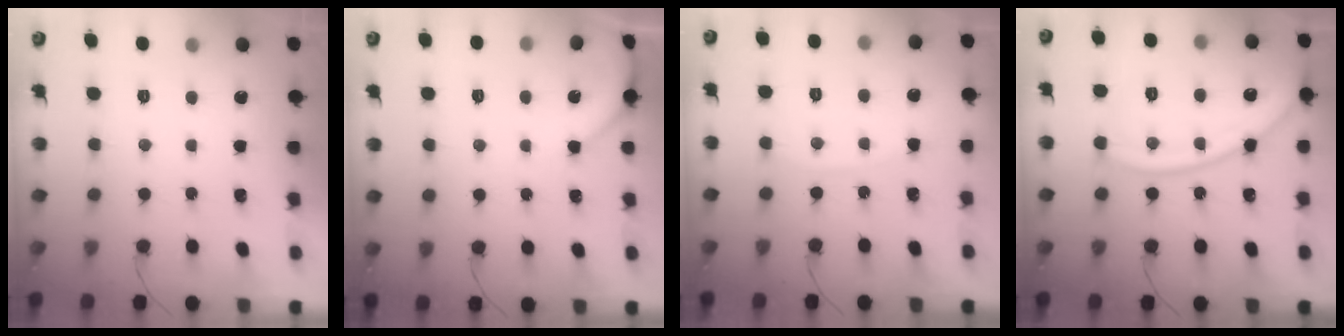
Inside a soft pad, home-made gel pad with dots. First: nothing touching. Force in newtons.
{"total": 3.2, "press": 3.2, "slide": 0.5}
{"total": 5.4, "press": 5.3, "slide": 0.7}
{"total": 13.5, "press": 13.4, "slide": 1.8}